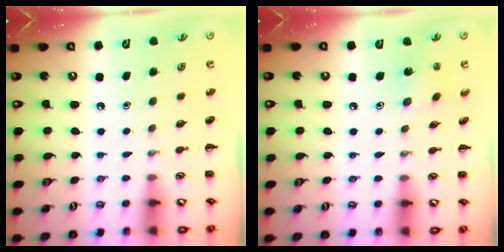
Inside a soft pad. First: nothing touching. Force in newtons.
{"total": 1.7, "press": 1.6, "slide": 0.6}